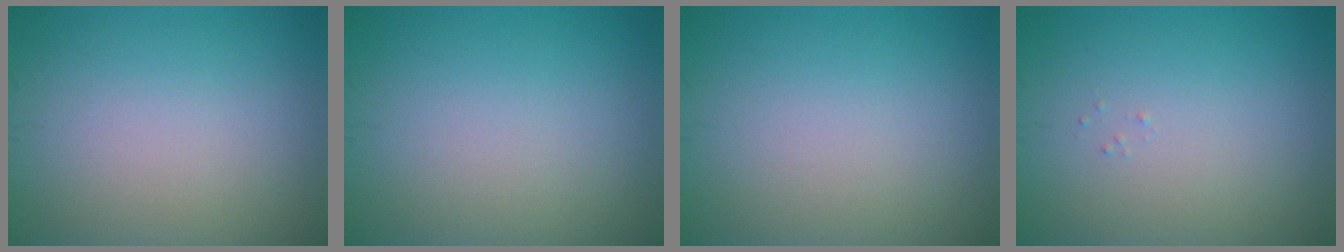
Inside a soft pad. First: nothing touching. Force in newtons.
{"total": 0.0}
{"total": 0.0}
{"total": 0.0}